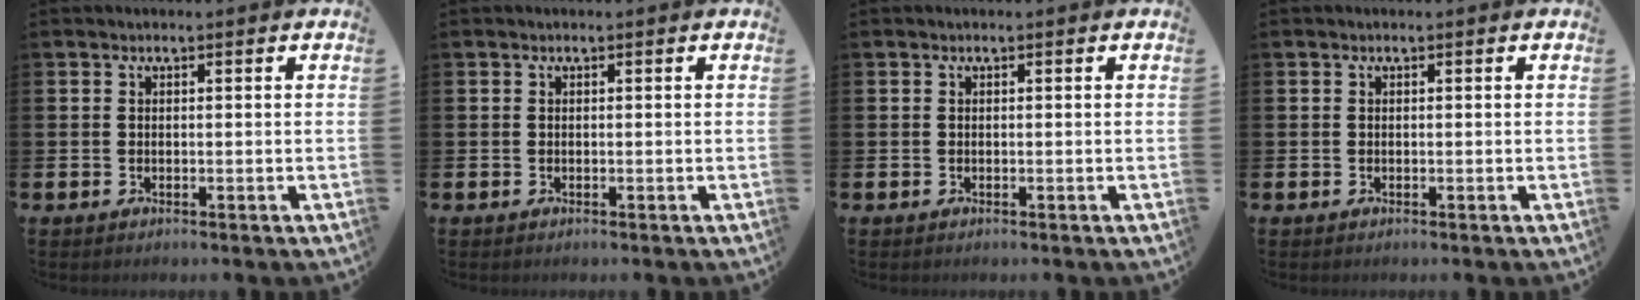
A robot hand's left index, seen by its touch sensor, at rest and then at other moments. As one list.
[{"total": 0.0}, {"total": 0.0}, {"total": 0.0}]